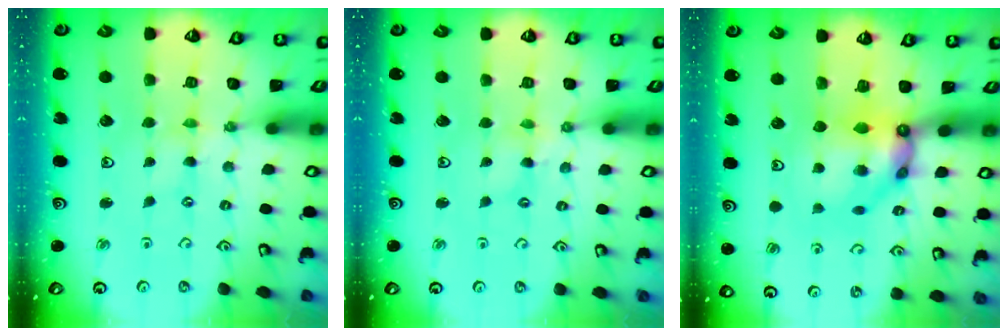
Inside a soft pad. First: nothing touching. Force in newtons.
{"total": 2.0, "press": 2.0, "slide": 0.2}
{"total": 11.2, "press": 11.1, "slide": 1.5}